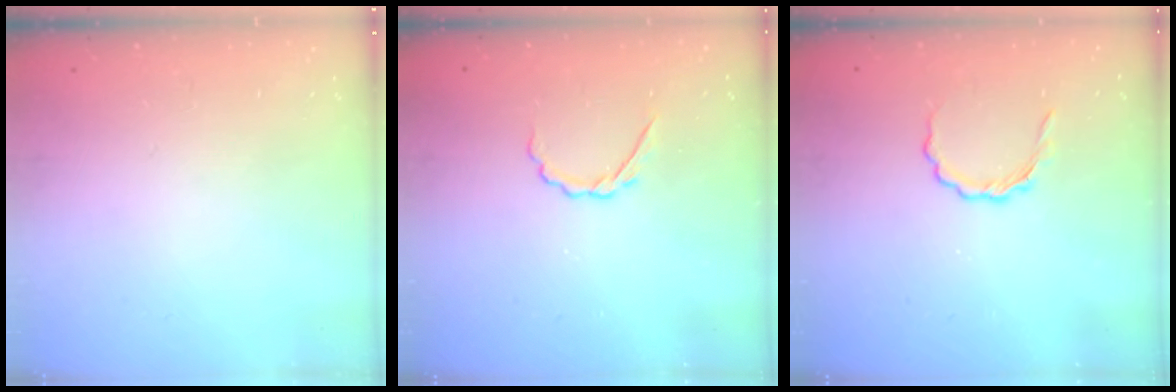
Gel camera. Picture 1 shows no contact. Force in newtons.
{"total": 2.6, "press": 2.5, "slide": 0.8}
{"total": 3.9, "press": 3.7, "slide": 1.2}